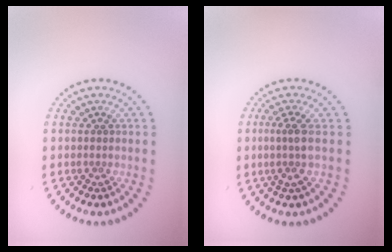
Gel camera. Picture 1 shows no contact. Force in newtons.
{"total": 2.2, "press": 1.7, "slide": 1.4}